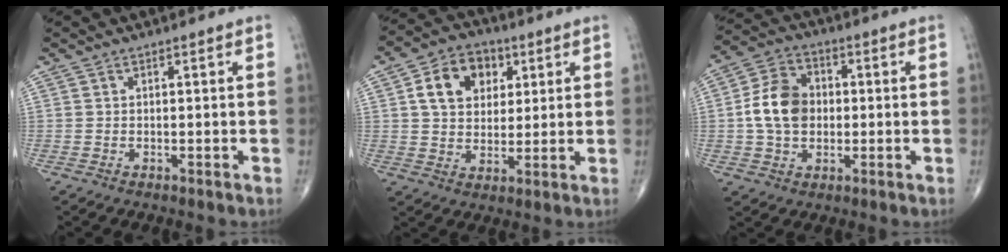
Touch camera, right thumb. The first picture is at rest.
{"total": 11.2, "force": [3.6, 8.3, 6.6], "torque": [-0.079, -0.003, 0.058]}
{"total": 10.7, "force": [-0.1, 8.0, 7.0], "torque": [-0.112, 0.019, -0.009]}